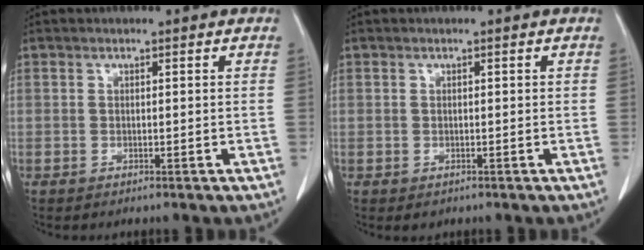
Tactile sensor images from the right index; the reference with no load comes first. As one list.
[{"total": 0.9, "force": [-0.3, 0.8, 0.1], "torque": [-0.003, 0.004, 0.001]}]